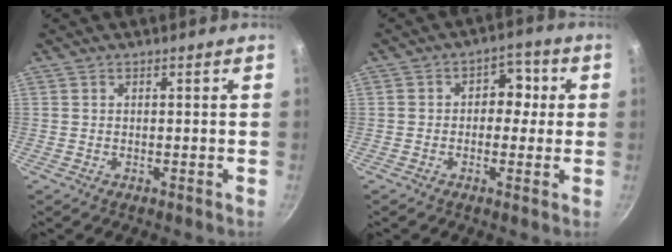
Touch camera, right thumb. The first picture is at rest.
{"total": 5.9, "force": [0.2, 4.6, 3.7], "torque": [-0.004, 0.011, -0.008]}